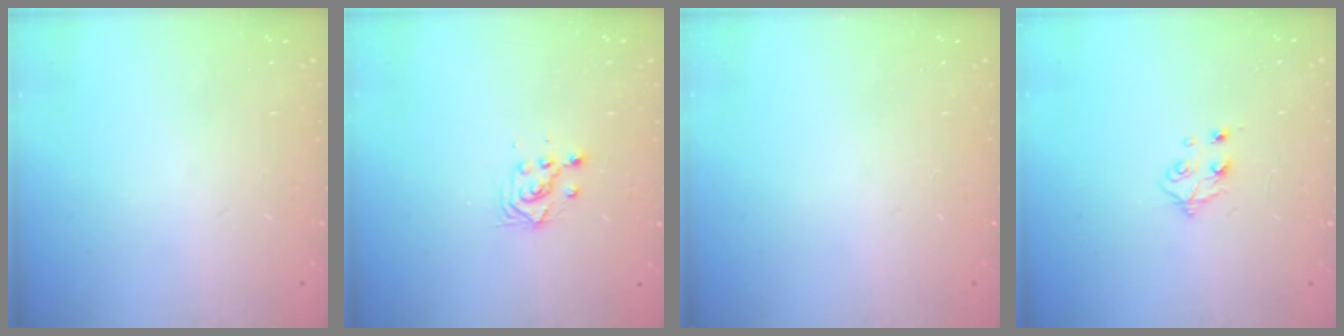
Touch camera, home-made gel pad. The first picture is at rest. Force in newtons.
{"total": 2.8, "press": 2.8, "slide": 0.2}
{"total": 0.0}
{"total": 4.2, "press": 4.1, "slide": 0.8}